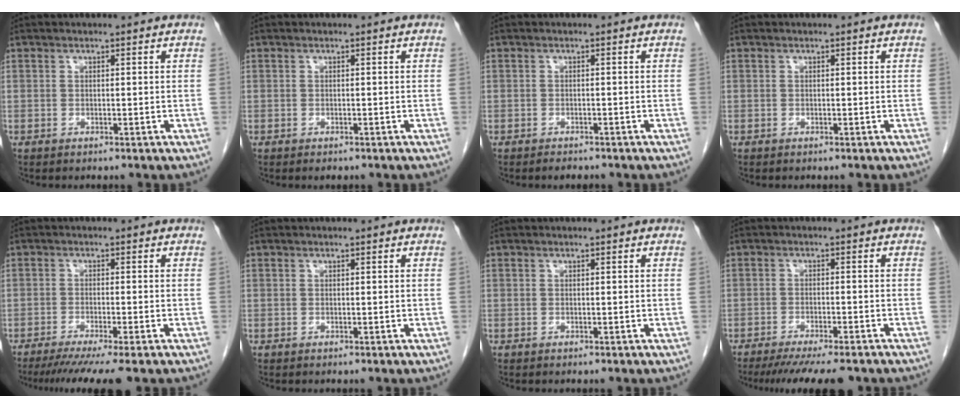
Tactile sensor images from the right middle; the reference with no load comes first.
{"total": 0.9, "force": [-0.7, 0.4, 0.4], "torque": [-0.007, -0.001, -0.006]}
{"total": 1.5, "force": [-1.3, 0.6, 0.5], "torque": [-0.011, -0.002, -0.015]}
{"total": 0.0}
{"total": 8.5, "force": [-6.9, -0.8, 4.9], "torque": [-0.060, -0.024, -0.107]}
{"total": 0.0}
{"total": 0.0}
{"total": 11.5, "force": [-9.8, 1.4, 6.0], "torque": [-0.079, -0.024, -0.138]}